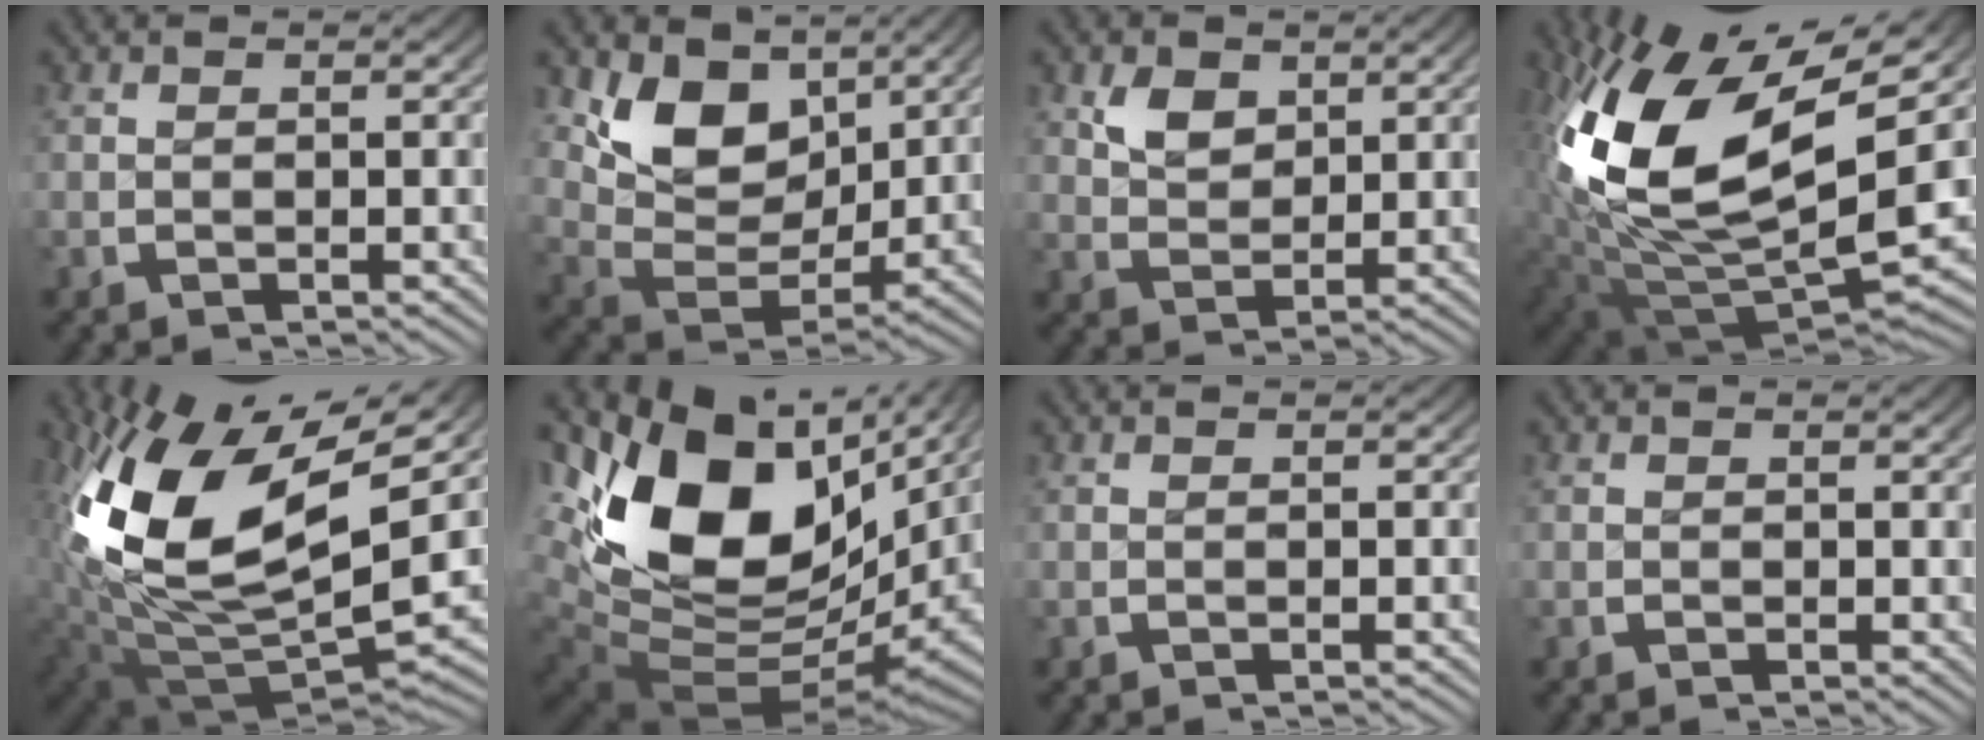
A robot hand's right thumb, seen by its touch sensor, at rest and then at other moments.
{"total": 7.9, "force": [1.2, 5.4, 5.6], "torque": [-0.123, -0.028, 0.022]}
{"total": 3.0, "force": [1.3, 2.3, 1.4], "torque": [-0.027, -0.016, 0.032]}
{"total": 22.2, "force": [0.3, 13.8, 17.4], "torque": [-0.359, -0.059, 0.033]}
{"total": 19.9, "force": [0.2, 12.1, 15.8], "torque": [-0.323, -0.056, 0.029]}
{"total": 18.6, "force": [1.5, 12.2, 13.9], "torque": [-0.278, -0.040, 0.039]}
{"total": 0.0}
{"total": 0.0}